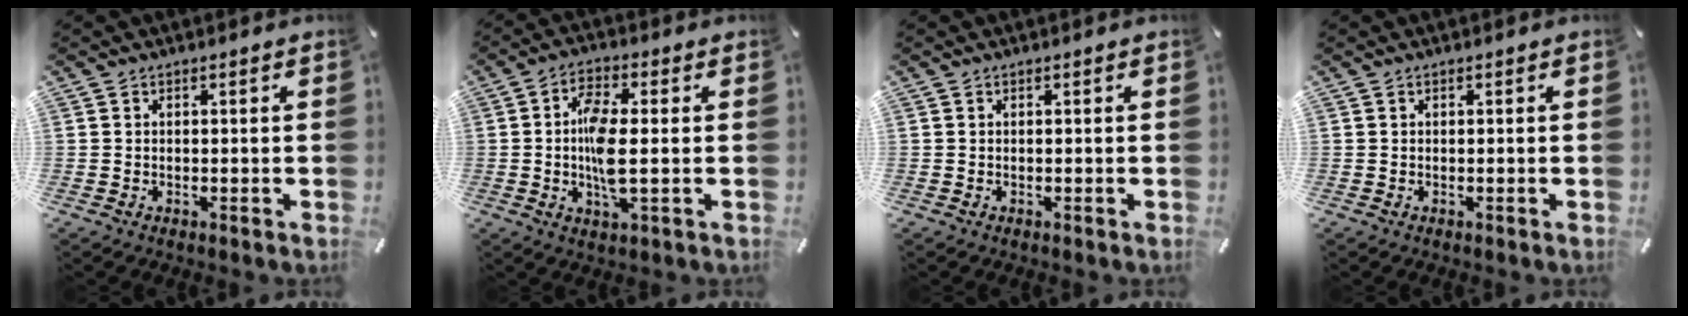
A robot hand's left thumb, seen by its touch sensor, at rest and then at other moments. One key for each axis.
{"total": 8.9, "fx": -0.3, "fy": 3.0, "fz": 8.4, "tx": -0.176, "ty": -0.005, "tz": -0.008}
{"total": 0.0}
{"total": 0.0}